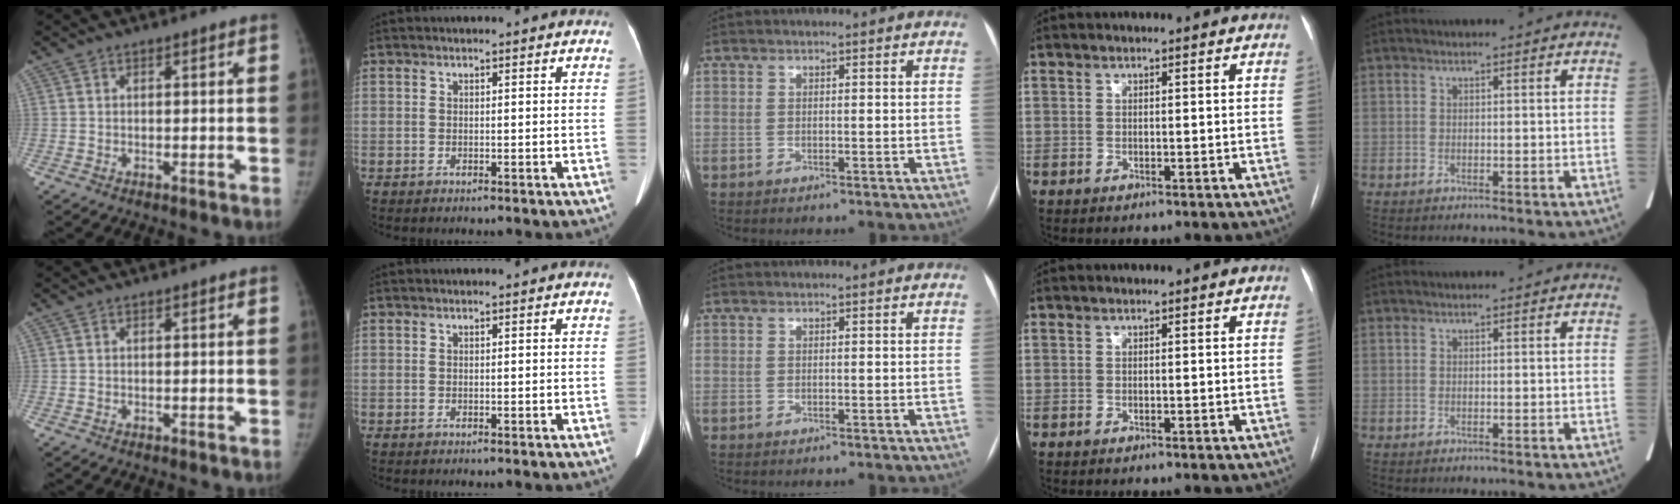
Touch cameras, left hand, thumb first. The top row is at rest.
{}